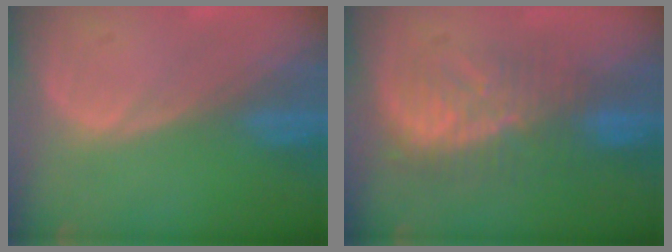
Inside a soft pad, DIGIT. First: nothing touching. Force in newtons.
{"total": 8.0, "press": 7.8, "slide": 1.6}